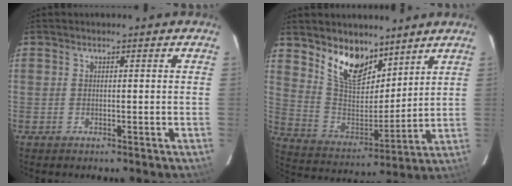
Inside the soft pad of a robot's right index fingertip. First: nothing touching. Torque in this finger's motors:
{"motor_torque": [0.15, 0.33, 0.09, 0.08]}